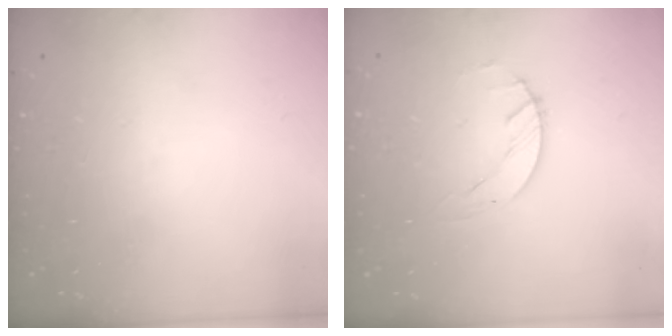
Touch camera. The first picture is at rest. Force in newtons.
{"total": 0.8, "press": 0.8, "slide": 0.2}